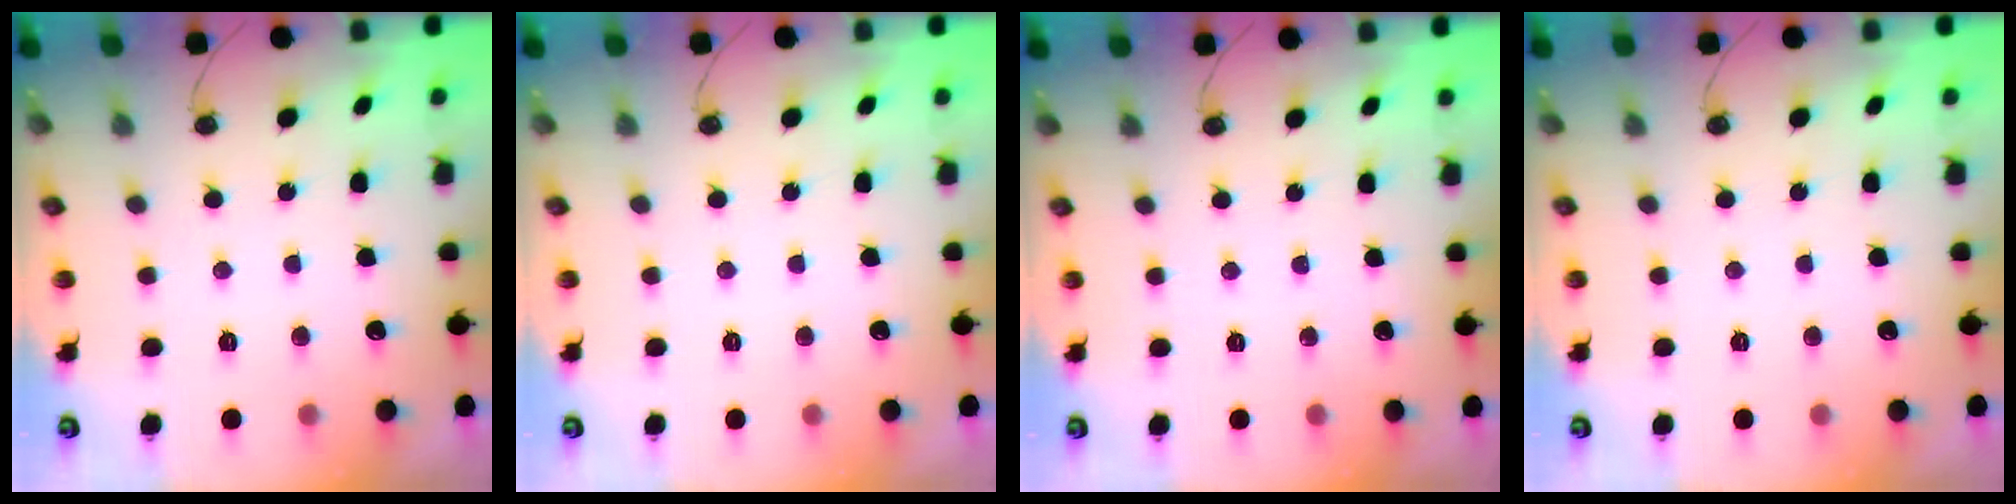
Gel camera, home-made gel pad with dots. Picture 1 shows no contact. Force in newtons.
{"total": 0.0}
{"total": 0.0}
{"total": 0.0}